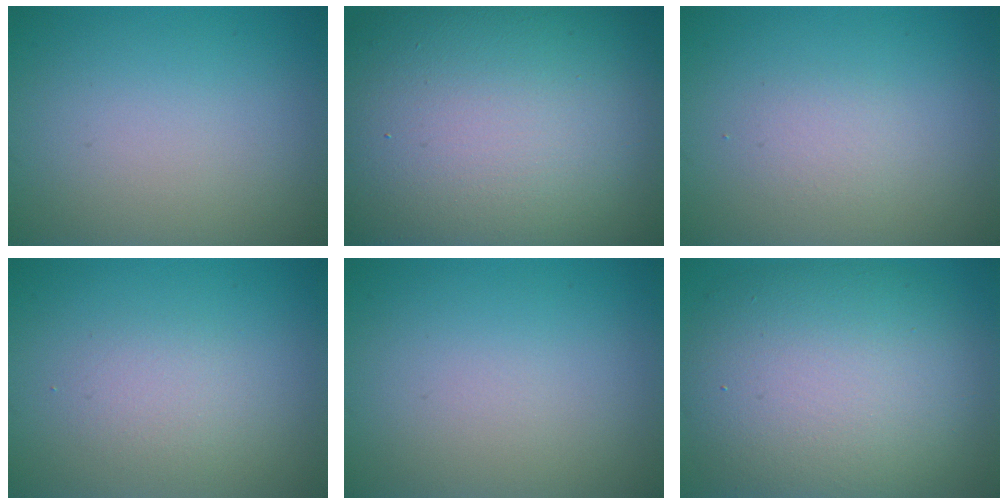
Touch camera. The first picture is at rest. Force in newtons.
{"total": 20.8, "press": 20.8, "slide": 0.9}
{"total": 1.3, "press": 1.3, "slide": 0.1}
{"total": 1.7, "press": 1.7, "slide": 0.2}
{"total": 0.0}
{"total": 11.5, "press": 11.5, "slide": 0.6}